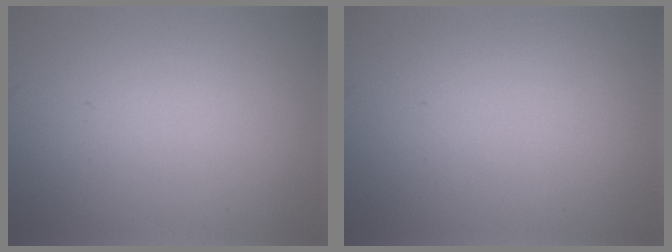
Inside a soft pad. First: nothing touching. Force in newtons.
{"total": 0.0}